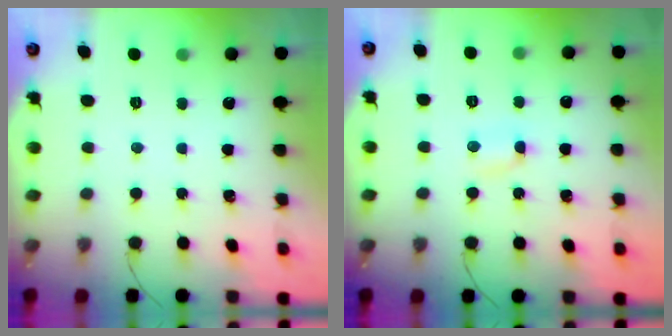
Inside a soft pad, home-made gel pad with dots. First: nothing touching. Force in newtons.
{"total": 2.7, "press": 2.6, "slide": 0.8}